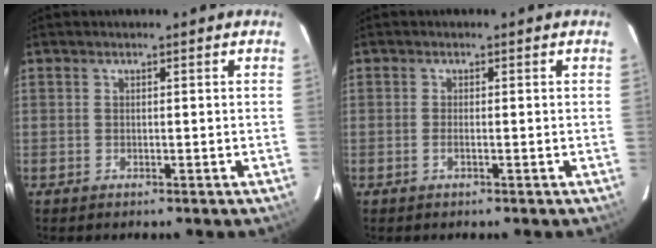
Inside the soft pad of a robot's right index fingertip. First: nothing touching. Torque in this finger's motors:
{"motor_torque": [-0.10, 0.08, -0.03, 0.00]}